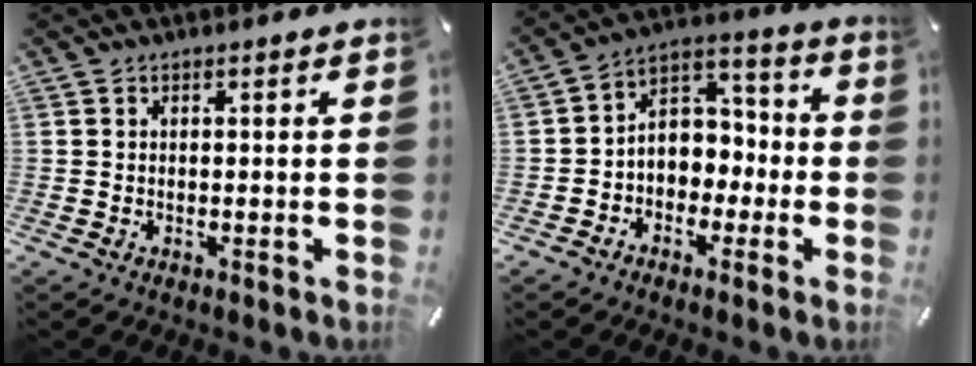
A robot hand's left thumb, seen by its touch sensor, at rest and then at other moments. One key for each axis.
{"total": 6.7, "fx": -1.6, "fy": 6.3, "fz": 1.5, "tx": -0.026, "ty": 0.010, "tz": -0.028}